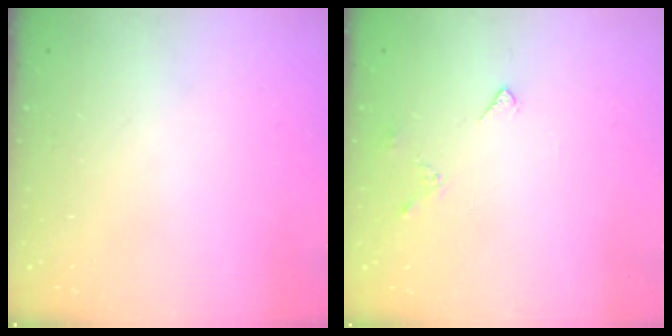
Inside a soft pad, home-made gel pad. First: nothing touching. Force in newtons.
{"total": 4.7, "press": 4.6, "slide": 0.8}